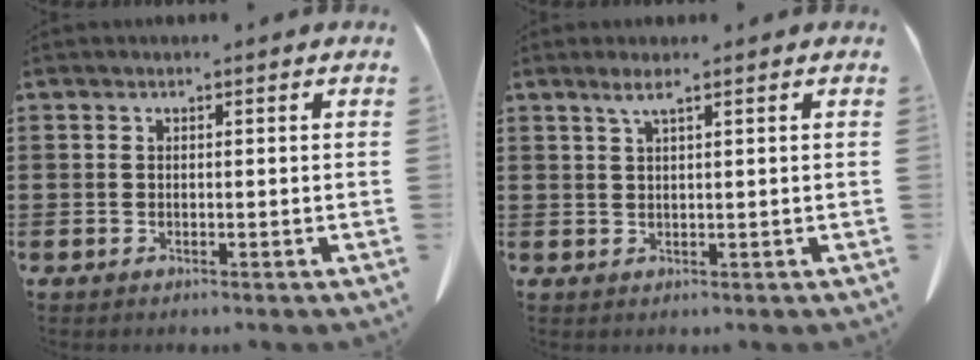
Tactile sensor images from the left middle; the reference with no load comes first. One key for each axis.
{"total": 2.1, "fx": 1.3, "fy": 0.0, "fz": 1.6, "tx": -0.036, "ty": -0.002, "tz": 0.025}